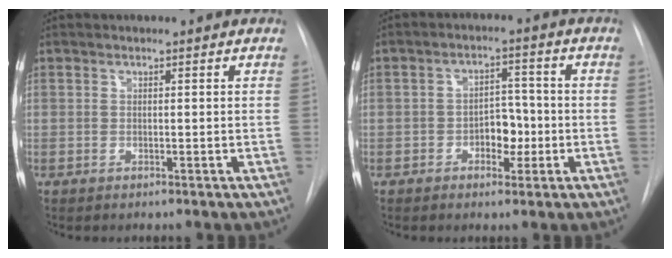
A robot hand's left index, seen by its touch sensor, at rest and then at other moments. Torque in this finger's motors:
{"motor_torque": [0.63, 0.06, 0.06, 0.03]}